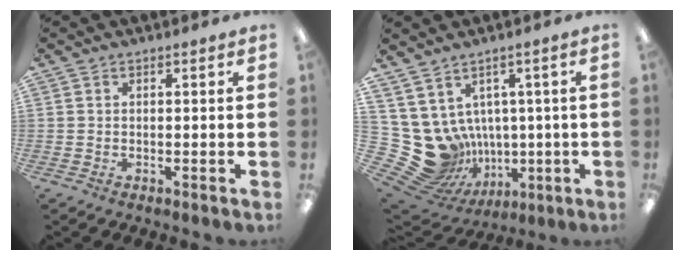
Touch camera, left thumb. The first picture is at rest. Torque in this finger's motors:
{"motor_torque": [0.12, 0.15, 0.27, -0.63, -0.01]}